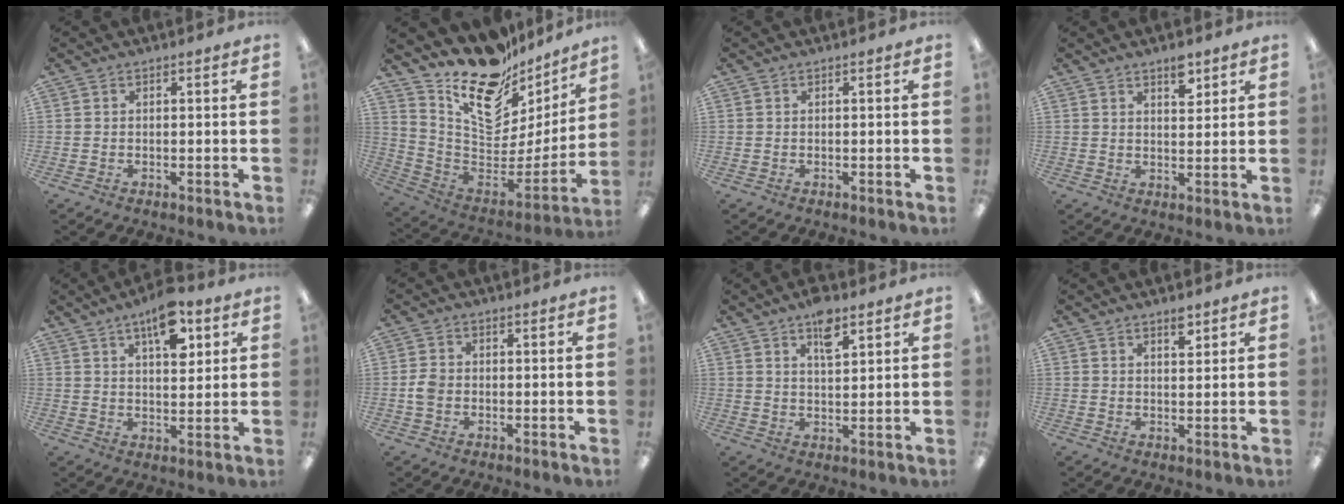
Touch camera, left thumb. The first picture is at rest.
{"total": 20.1, "force": [15.0, 9.5, 9.4], "torque": [-0.149, -0.121, 0.262]}
{"total": 0.0}
{"total": 5.3, "force": [3.8, 2.3, 2.9], "torque": [-0.024, -0.024, 0.060]}
{"total": 10.8, "force": [6.1, 4.7, 7.5], "torque": [-0.107, -0.028, 0.103]}
{"total": 3.2, "force": [-0.6, 2.5, 1.9], "torque": [-0.033, 0.006, -0.010]}
{"total": 6.6, "force": [4.4, 2.8, 4.2], "torque": [-0.060, -0.016, 0.074]}
{"total": 3.6, "force": [2.7, 1.4, 1.9], "torque": [-0.018, -0.013, 0.044]}